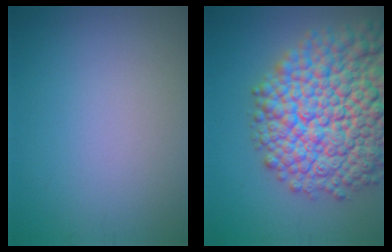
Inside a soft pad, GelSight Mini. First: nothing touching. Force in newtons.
{"total": 15.8, "press": 15.8, "slide": 0.7}